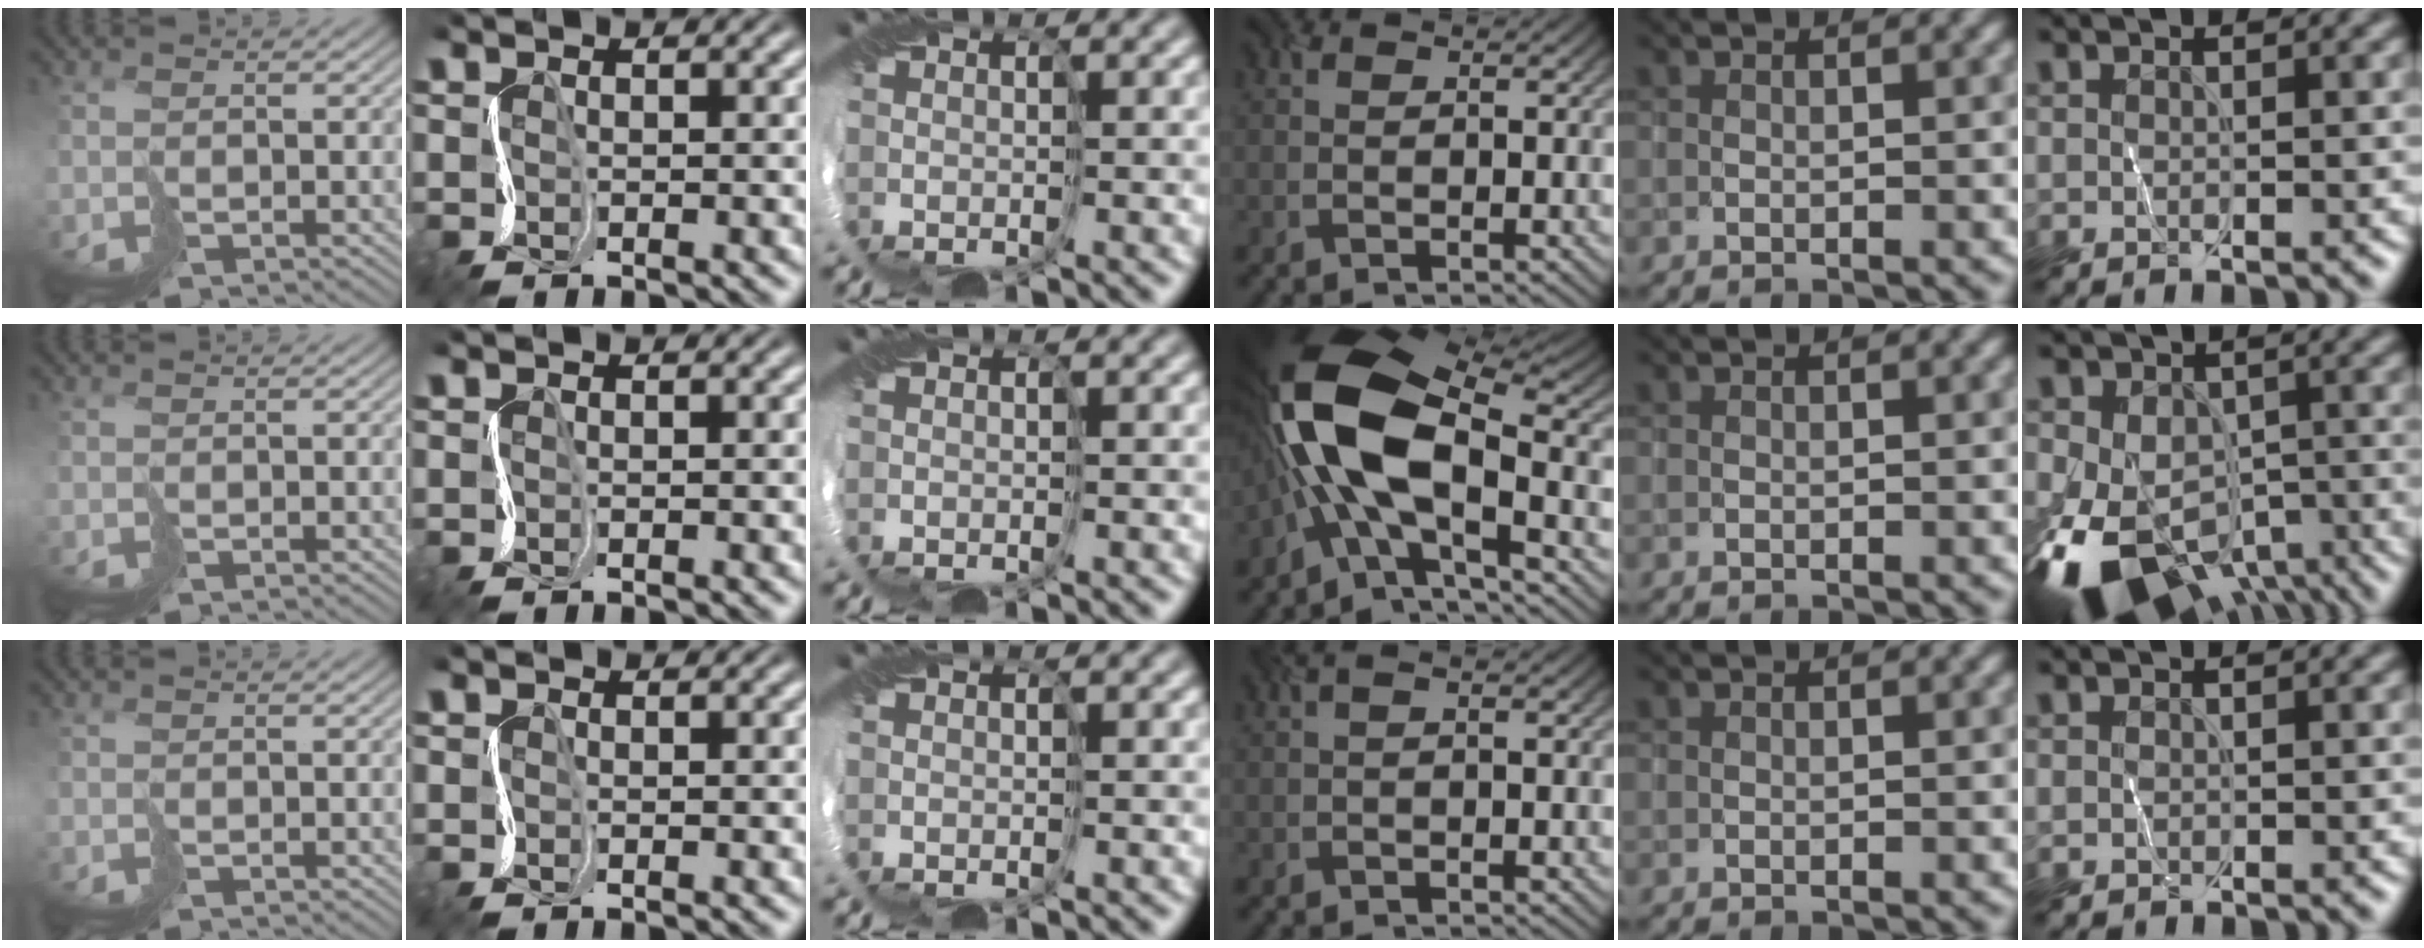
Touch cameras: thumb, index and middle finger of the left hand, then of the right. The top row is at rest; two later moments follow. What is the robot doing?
{"motion": "cut", "object": "receipt paper"}